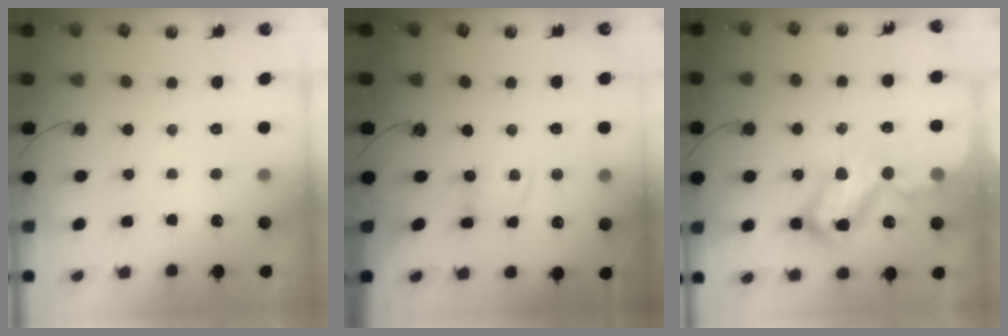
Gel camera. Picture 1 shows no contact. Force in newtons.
{"total": 2.6, "press": 2.6, "slide": 0.4}
{"total": 26.2, "press": 26.1, "slide": 2.5}